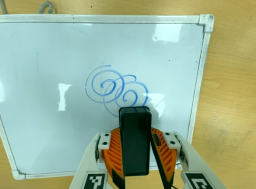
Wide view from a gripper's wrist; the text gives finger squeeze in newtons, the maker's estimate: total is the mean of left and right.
{"total": 5.4, "left": 5.3, "right": 5.6}